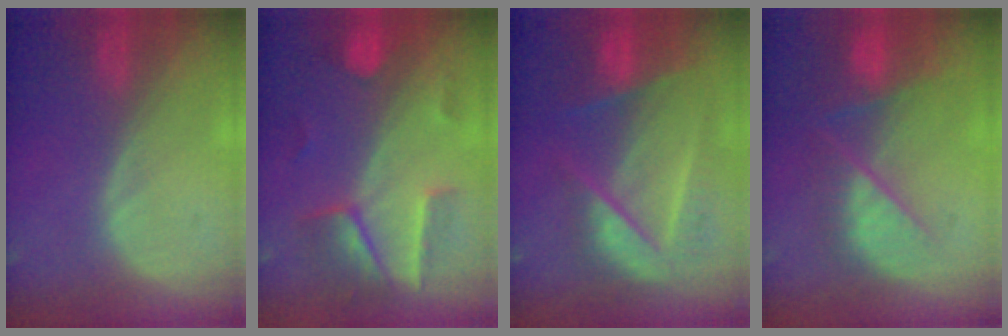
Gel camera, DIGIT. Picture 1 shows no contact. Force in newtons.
{"total": 6.6, "press": 6.4, "slide": 1.6}
{"total": 9.0, "press": 8.1, "slide": 3.8}
{"total": 9.0, "press": 7.7, "slide": 4.6}